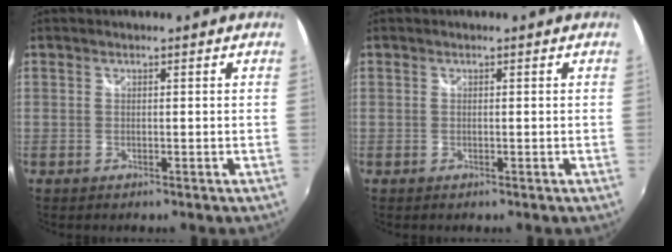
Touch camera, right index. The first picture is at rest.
{"total": 0.0}